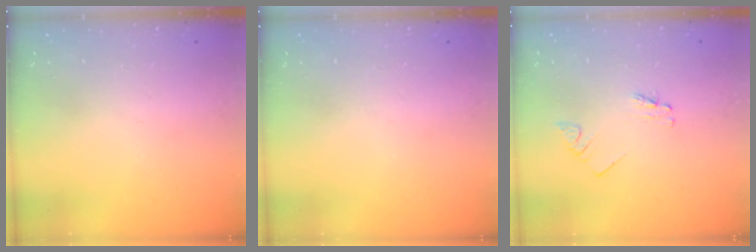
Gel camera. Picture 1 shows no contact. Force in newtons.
{"total": 0.0}
{"total": 1.6, "press": 1.6, "slide": 0.2}